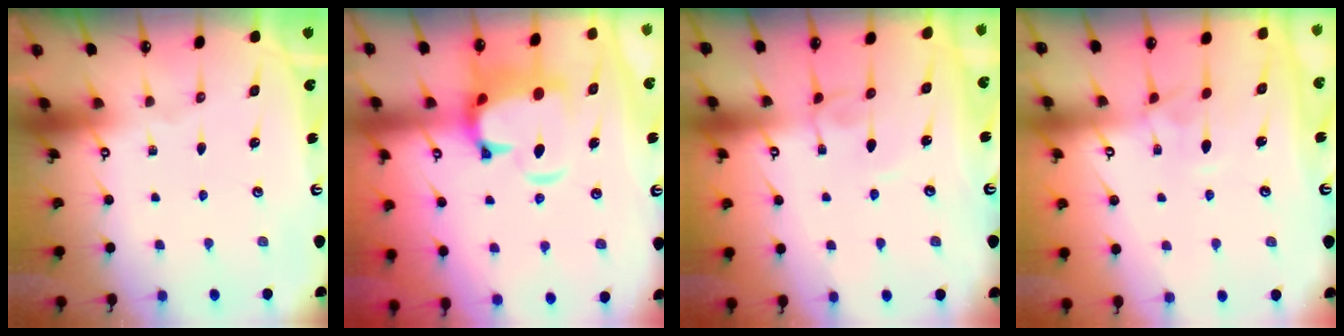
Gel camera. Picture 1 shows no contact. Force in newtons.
{"total": 7.5, "press": 7.2, "slide": 1.9}
{"total": 3.7, "press": 3.7, "slide": 0.2}
{"total": 1.3, "press": 1.0, "slide": 0.8}